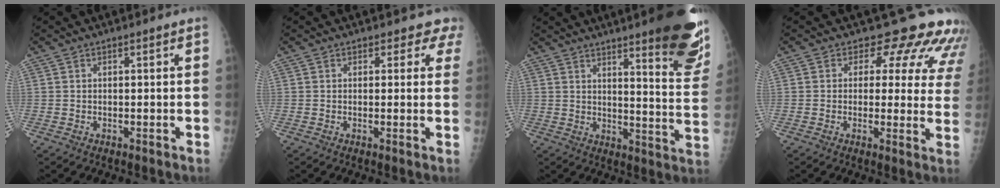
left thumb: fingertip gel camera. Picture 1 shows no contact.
{"total": 3.4, "force": [2.8, 1.9, -0.4], "torque": [0.036, -0.016, 0.006]}
{"total": 19.5, "force": [13.1, 3.3, 14.0], "torque": [-0.151, -0.085, 0.164]}
{"total": 13.8, "force": [11.9, 6.0, 3.5], "torque": [0.015, -0.073, 0.106]}